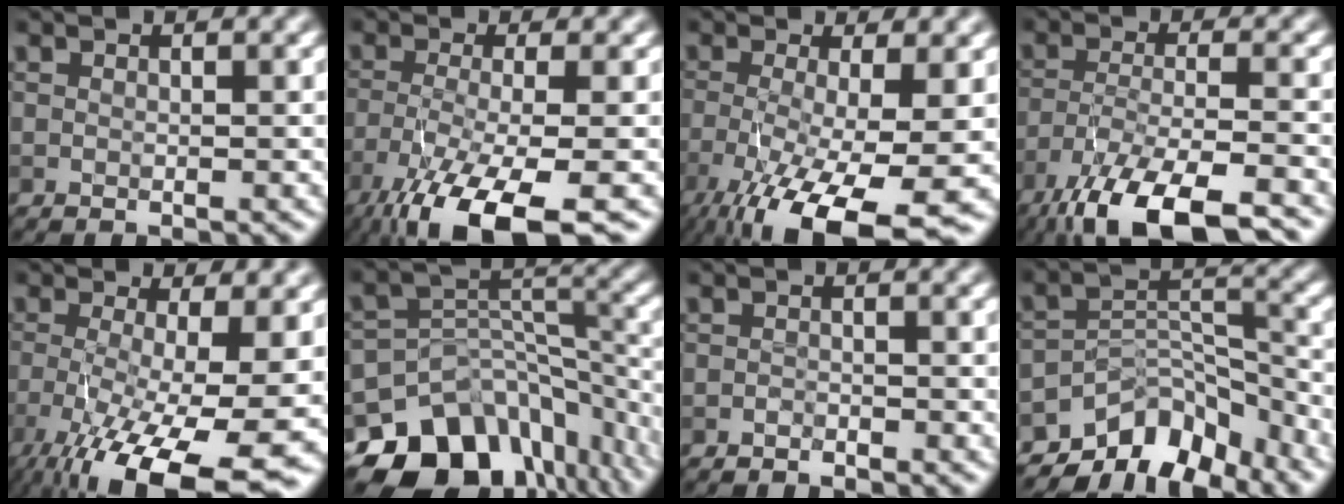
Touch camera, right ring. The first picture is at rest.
{"total": 10.4, "force": [-6.5, 2.5, 7.6], "torque": [-0.135, -0.016, -0.121]}
{"total": 12.0, "force": [-5.5, 3.4, 10.1], "torque": [-0.172, -0.024, -0.094]}
{"total": 11.3, "force": [-8.4, 2.9, 6.9], "torque": [-0.130, -0.023, -0.143]}
{"total": 14.3, "force": [-6.2, 4.2, 12.2], "torque": [-0.206, -0.024, -0.096]}
{"total": 14.8, "force": [-9.9, 9.1, 6.2], "torque": [-0.125, 0.007, -0.139]}
{"total": 0.8, "force": [-0.7, 0.3, 0.1], "torque": [0.000, -0.001, -0.014]}
{"total": 8.4, "force": [-6.9, 3.7, 3.0], "torque": [-0.034, -0.006, -0.121]}